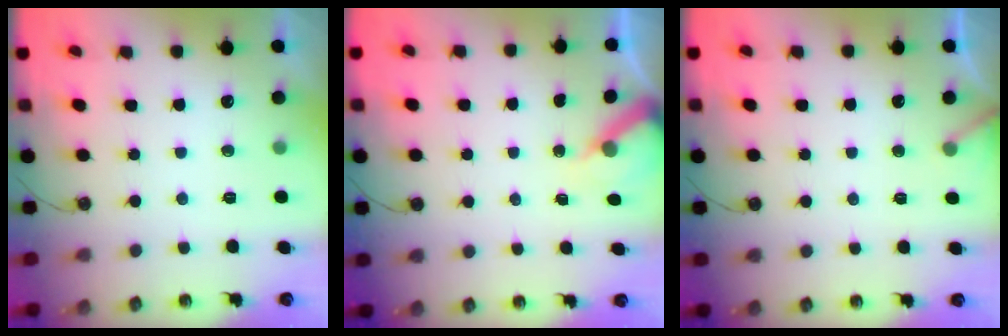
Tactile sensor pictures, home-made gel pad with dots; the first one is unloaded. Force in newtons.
{"total": 6.2, "press": 6.2, "slide": 0.6}
{"total": 3.2, "press": 3.2, "slide": 0.4}